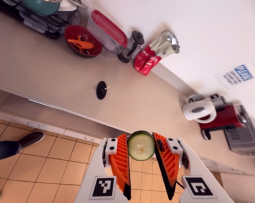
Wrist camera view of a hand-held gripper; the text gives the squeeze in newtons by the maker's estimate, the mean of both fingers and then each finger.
{"total": 6.2, "left": 6.0, "right": 6.5}